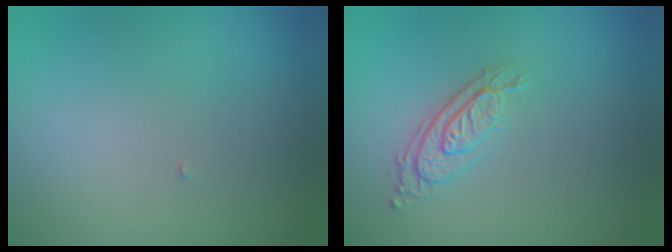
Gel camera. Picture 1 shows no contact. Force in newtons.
{"total": 3.0, "press": 2.2, "slide": 2.0}